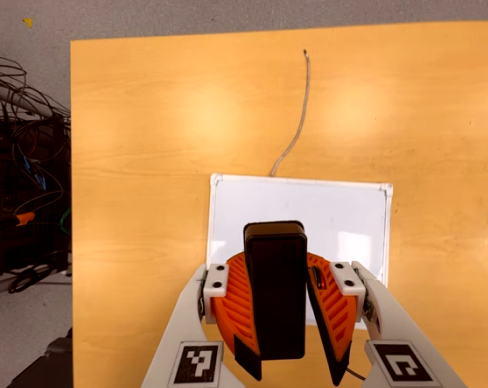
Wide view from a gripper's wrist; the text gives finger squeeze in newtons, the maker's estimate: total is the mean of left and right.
{"total": 10.1, "left": 9.6, "right": 10.5}